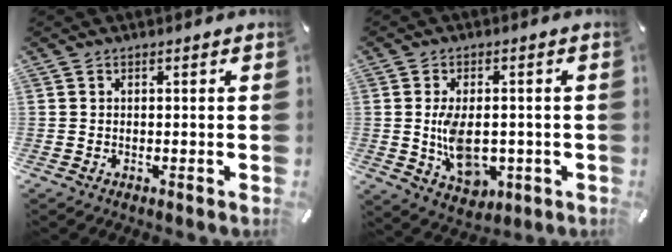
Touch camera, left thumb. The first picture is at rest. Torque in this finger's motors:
{"motor_torque": [1.31, 2.18, 1.24, -0.13, 0.14]}